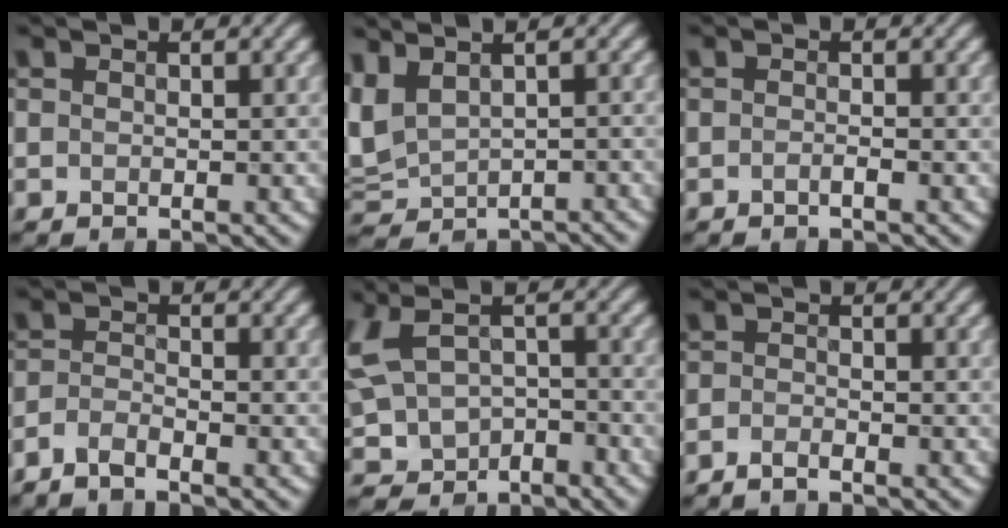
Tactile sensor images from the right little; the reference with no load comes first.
{"total": 3.4, "force": [-0.2, 2.4, 2.4], "torque": [-0.051, -0.004, 0.015]}
{"total": 0.7, "force": [-0.4, 0.2, 0.5], "torque": [-0.004, -0.001, -0.008]}
{"total": 2.1, "force": [-2.0, 0.1, 0.8], "torque": [-0.020, -0.004, -0.046]}
{"total": 6.6, "force": [-1.2, 5.0, 4.3], "torque": [-0.131, -0.020, 0.003]}
{"total": 1.2, "force": [-1.0, 0.2, 0.5], "torque": [-0.005, -0.003, -0.022]}